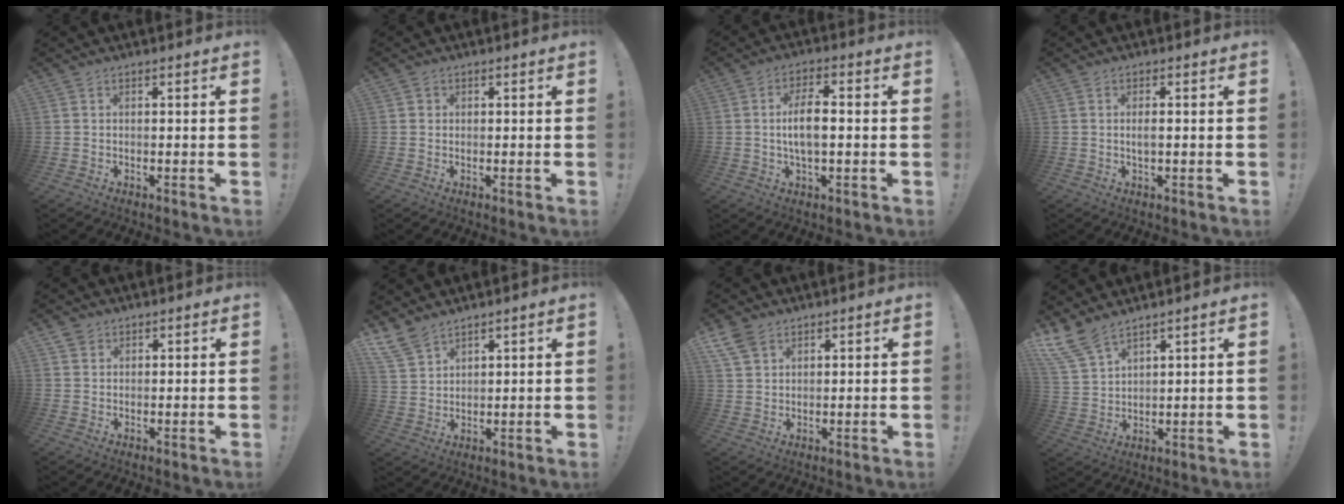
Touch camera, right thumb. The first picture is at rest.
{"total": 1.1, "force": [0.3, 1.0, 0.1], "torque": [0.000, 0.002, 0.005]}
{"total": 7.8, "force": [-0.4, 3.0, 7.2], "torque": [-0.131, 0.004, -0.012]}
{"total": 2.1, "force": [-0.2, 0.6, 2.0], "torque": [-0.035, 0.001, -0.006]}
{"total": 2.0, "force": [1.4, 1.4, 0.1], "torque": [0.003, -0.007, 0.025]}
{"total": 7.8, "force": [6.4, 3.5, 2.8], "torque": [-0.063, -0.032, 0.127]}
{"total": 6.5, "force": [4.3, 3.9, 2.9], "torque": [-0.058, -0.014, 0.085]}
{"total": 8.9, "force": [7.4, 3.1, 3.9], "torque": [-0.094, -0.034, 0.147]}